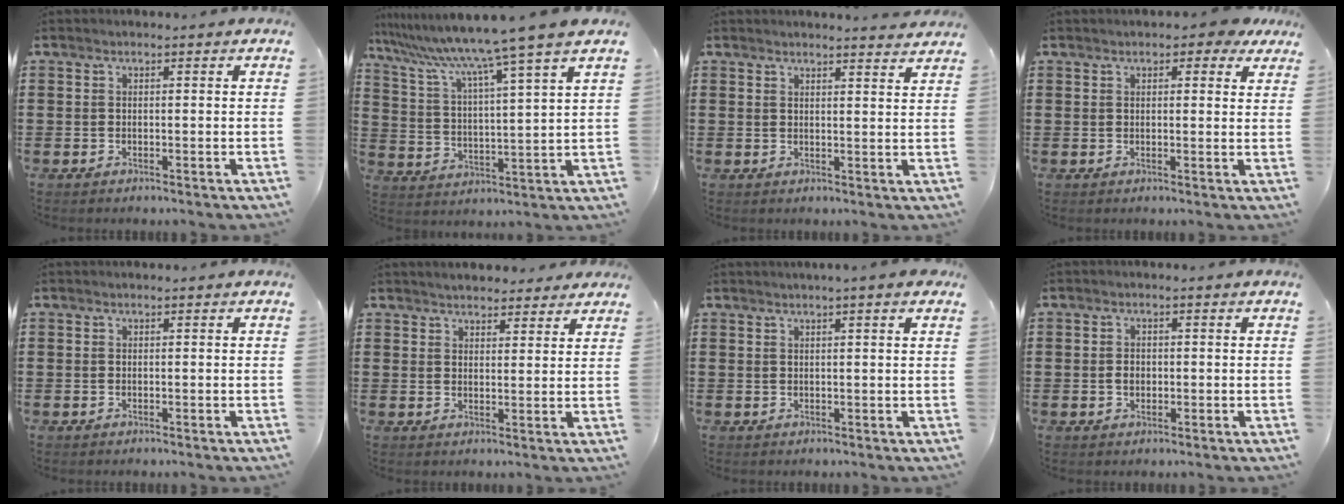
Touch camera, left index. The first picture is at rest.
{"total": 9.1, "force": [7.8, -1.6, 4.4], "torque": [-0.119, -0.056, 0.121]}
{"total": 2.6, "force": [2.5, -0.3, 0.2], "torque": [-0.004, -0.011, 0.047]}
{"total": 2.6, "force": [1.9, 1.1, 1.4], "torque": [-0.025, 0.006, 0.032]}
{"total": 0.0}
{"total": 3.0, "force": [2.9, 0.7, 0.1], "torque": [-0.011, -0.004, 0.056]}
{"total": 1.6, "force": [1.2, -0.3, 1.0], "torque": [-0.020, -0.001, 0.023]}
{"total": 1.9, "force": [-0.1, 1.4, 1.3], "torque": [-0.028, 0.007, -0.004]}